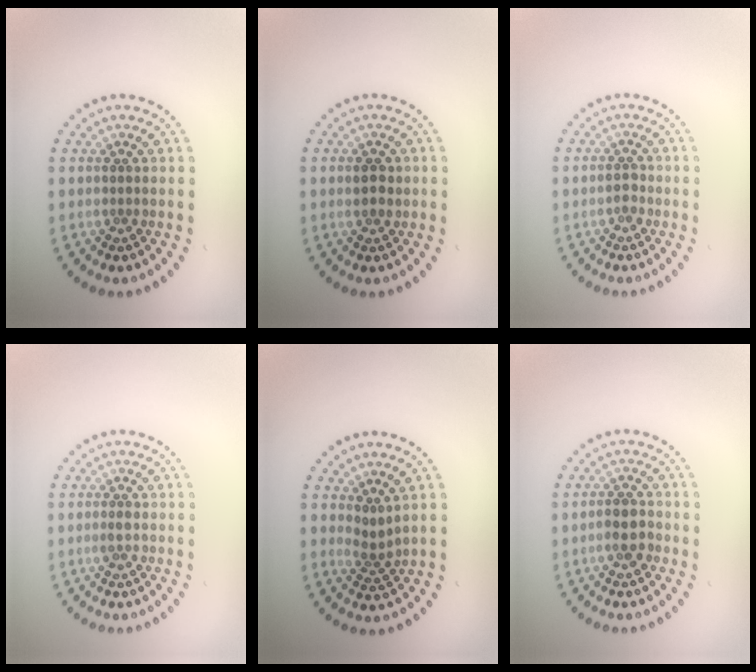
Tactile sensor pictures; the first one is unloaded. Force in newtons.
{"total": 1.8, "press": 1.8, "slide": 0.2}
{"total": 1.1, "press": 1.1, "slide": 0.2}
{"total": 0.9, "press": 0.8, "slide": 0.3}
{"total": 1.8, "press": 1.2, "slide": 1.4}
{"total": 2.4, "press": 2.2, "slide": 0.8}